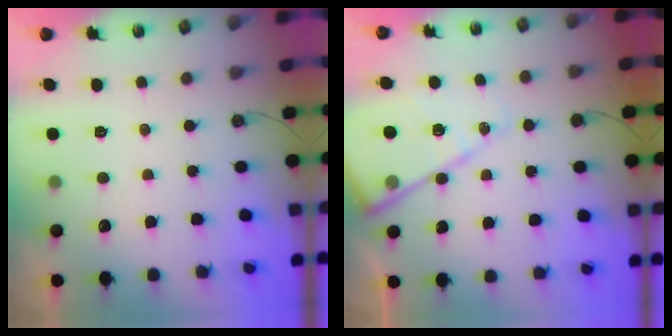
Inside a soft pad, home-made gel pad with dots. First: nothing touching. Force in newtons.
{"total": 15.0, "press": 15.0, "slide": 1.5}